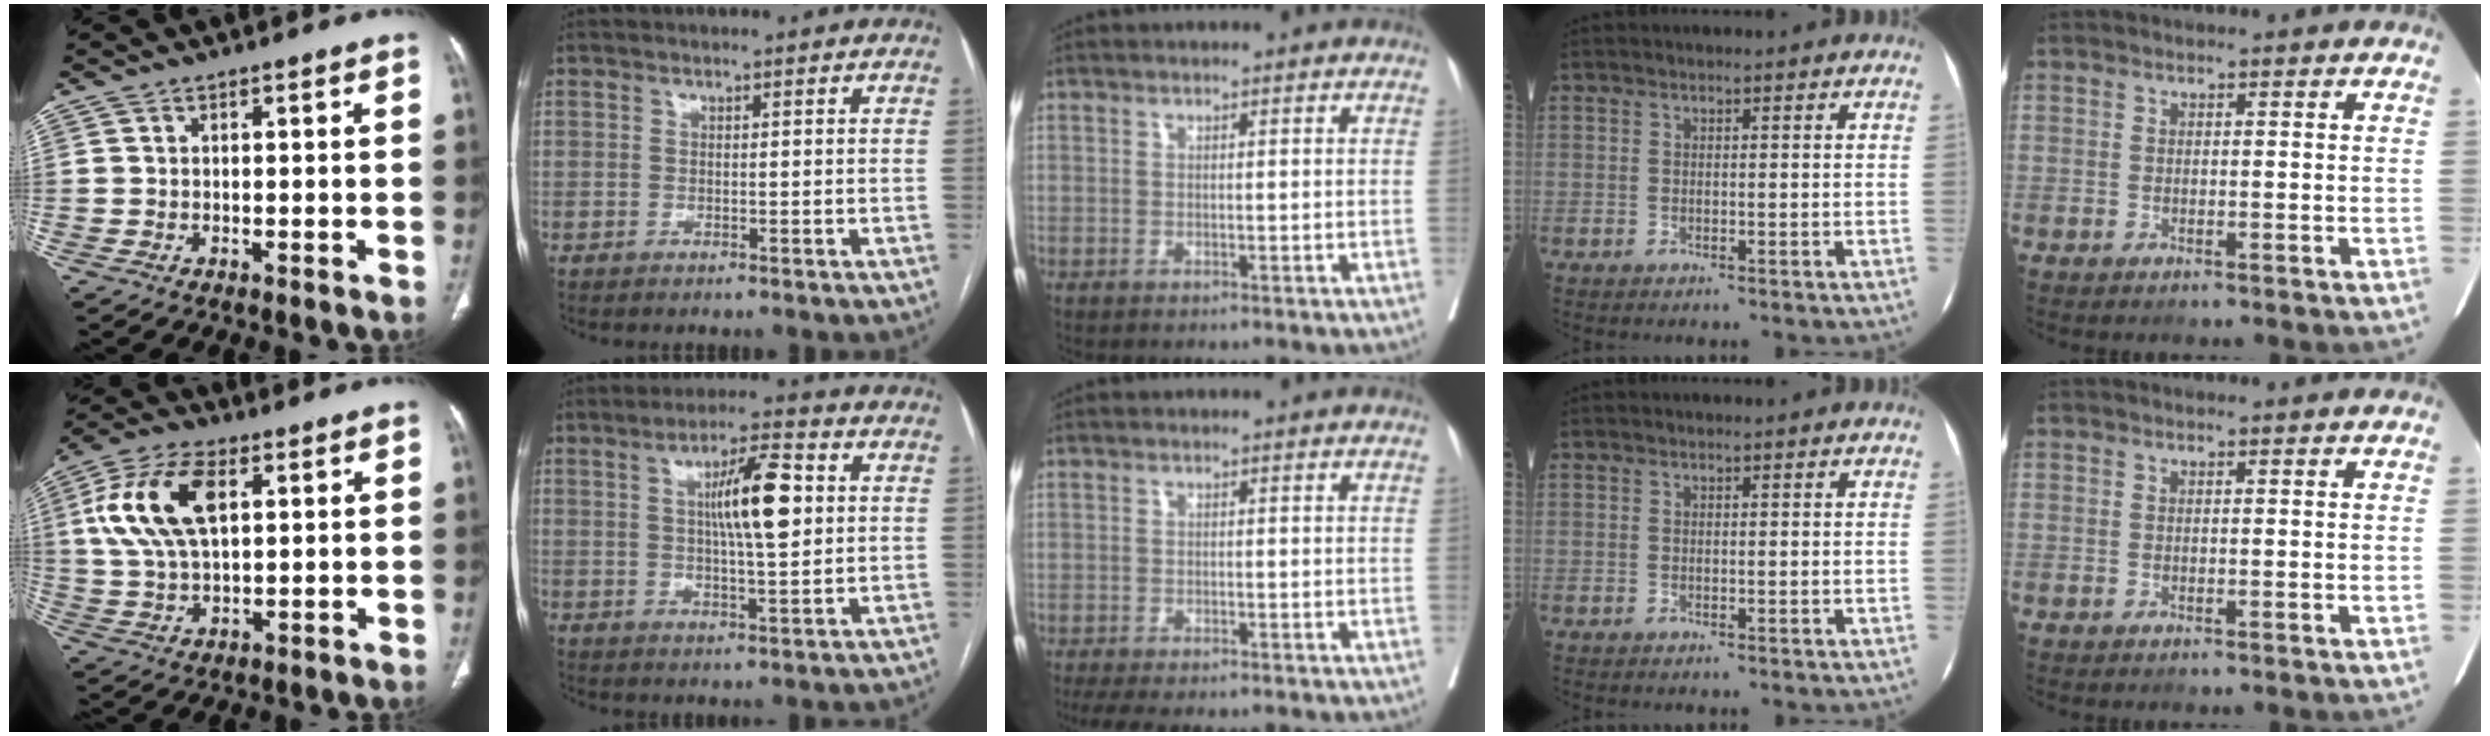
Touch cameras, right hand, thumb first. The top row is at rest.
{"thumb": {"total": 14.7, "force": [4.1, 7.7, 11.8], "torque": [-0.238, 0.007, 0.079]}, "index": {"total": 10.1, "force": [2.0, 1.8, 9.7], "torque": [-0.165, 0.011, 0.032]}, "middle": {"total": 8.0, "force": [-6.8, 1.8, 3.9], "torque": [-0.055, -0.008, -0.100]}}